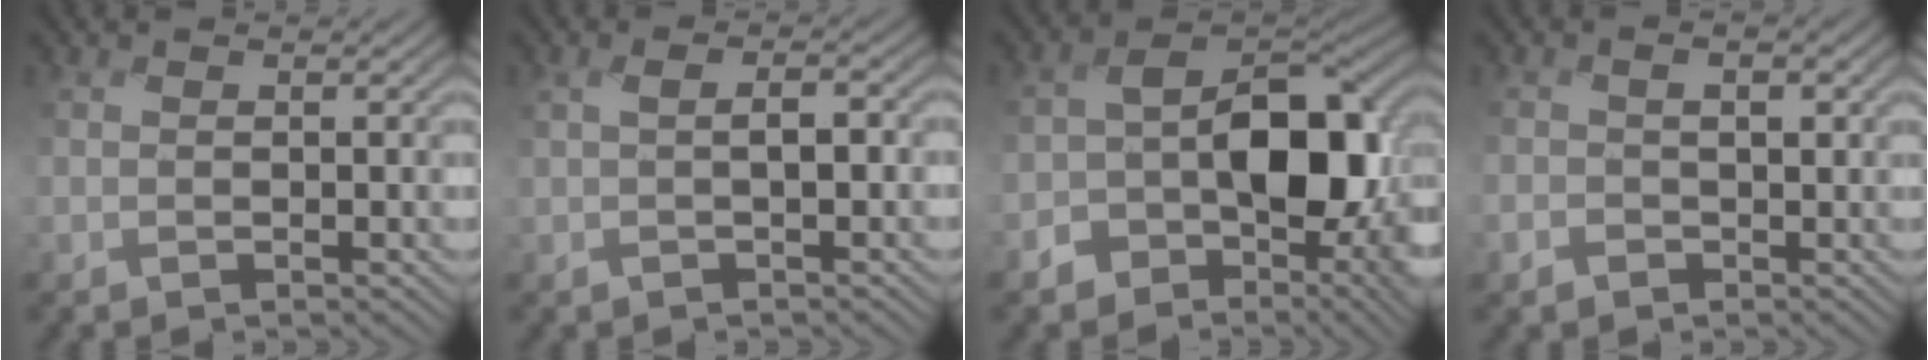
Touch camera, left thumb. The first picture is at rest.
{"total": 2.9, "force": [-0.3, 1.2, 2.7], "torque": [-0.052, 0.004, -0.007]}
{"total": 12.9, "force": [-3.5, 8.3, 9.3], "torque": [-0.122, -0.011, -0.067]}
{"total": 2.3, "force": [-0.7, 1.7, 1.3], "torque": [-0.023, -0.004, -0.013]}